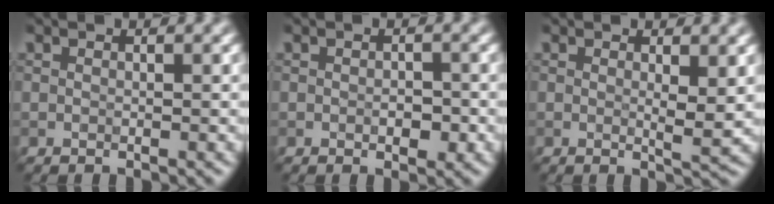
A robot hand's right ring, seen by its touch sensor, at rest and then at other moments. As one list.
[{"total": 1.7, "force": [-0.4, 1.0, 1.3], "torque": [-0.017, -0.001, -0.007]}, {"total": 2.0, "force": [0.5, 0.4, 1.9], "torque": [-0.026, -0.009, 0.010]}]